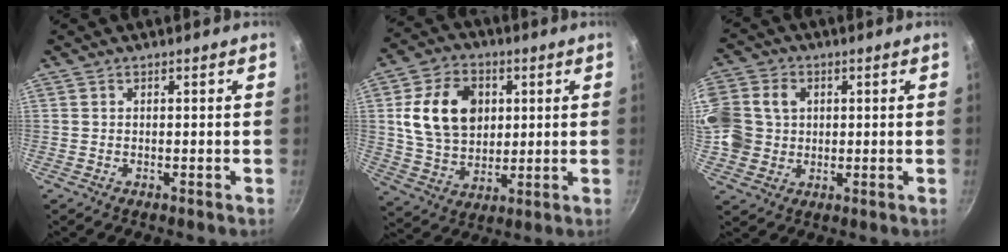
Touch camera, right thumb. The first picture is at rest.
{"total": 15.8, "force": [3.3, 11.9, 9.9], "torque": [-0.152, 0.000, 0.061]}
{"total": 15.3, "force": [2.1, 13.3, 7.2], "torque": [-0.173, 0.018, 0.035]}